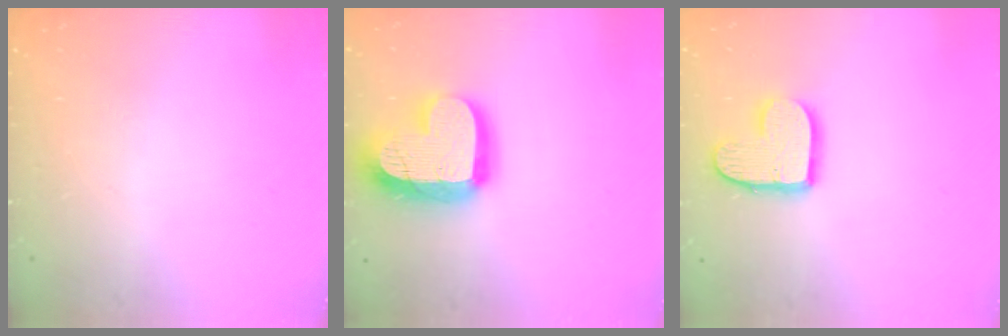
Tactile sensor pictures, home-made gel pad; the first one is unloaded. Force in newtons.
{"total": 20.3, "press": 20.3, "slide": 1.8}
{"total": 12.2, "press": 12.2, "slide": 0.8}